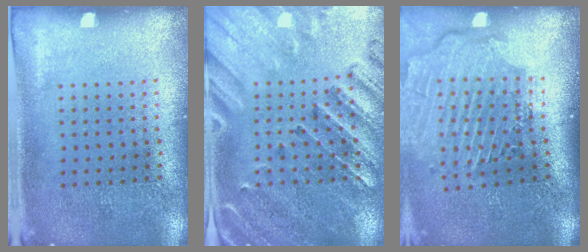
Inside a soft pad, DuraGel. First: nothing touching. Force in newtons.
{"total": 2.9, "press": 2.7, "slide": 1.1}
{"total": 2.8, "press": 2.3, "slide": 1.7}